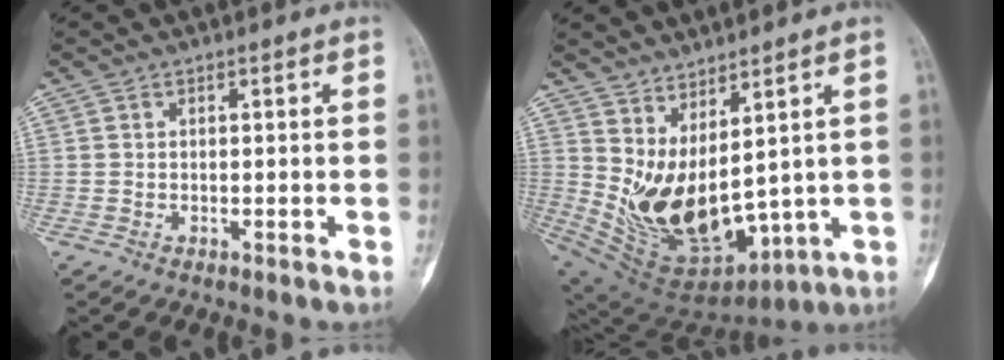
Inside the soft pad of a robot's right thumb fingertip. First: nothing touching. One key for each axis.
{"total": 17.1, "fx": 3.8, "fy": 7.9, "fz": 14.7, "tx": -0.248, "ty": -0.061, "tz": 0.105}